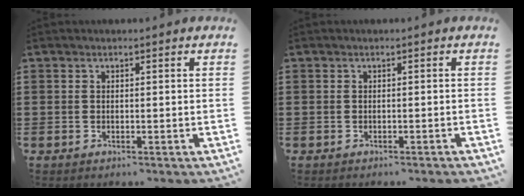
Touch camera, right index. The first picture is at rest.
{"total": 0.5, "force": [-0.5, -0.1, 0.2], "torque": [-0.004, -0.002, -0.010]}